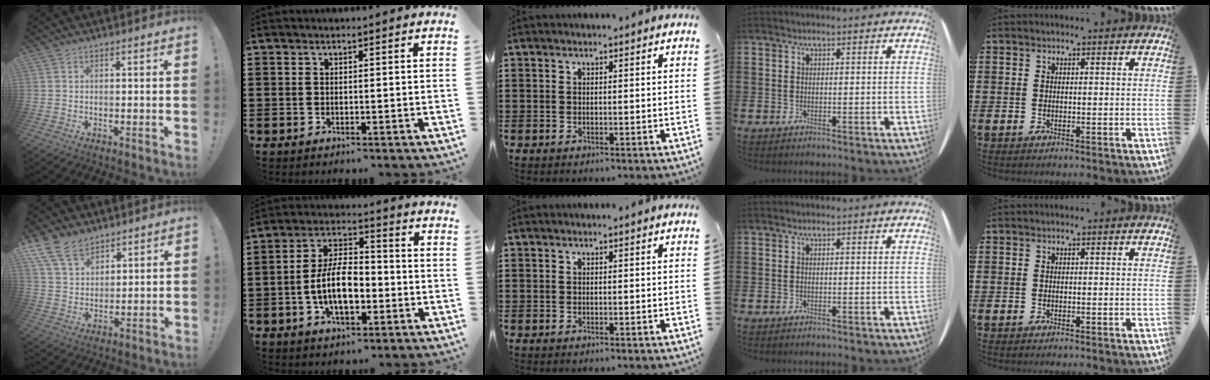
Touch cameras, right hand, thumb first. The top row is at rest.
{"thumb": {"total": 11.4, "force": [8.3, 6.7, 4.2], "torque": [-0.089, -0.044, 0.164]}, "index": {"total": 9.6, "force": [-2.4, 4.8, 8.0], "torque": [-0.162, 0.003, -0.049]}}